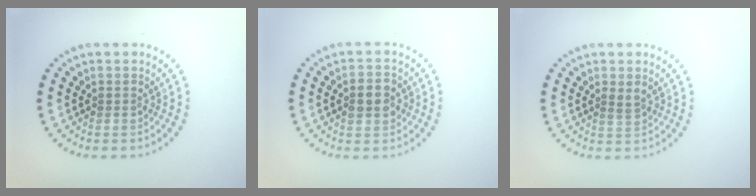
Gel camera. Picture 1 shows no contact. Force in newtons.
{"total": 2.7, "press": 2.7, "slide": 0.1}
{"total": 1.2, "press": 1.1, "slide": 0.5}